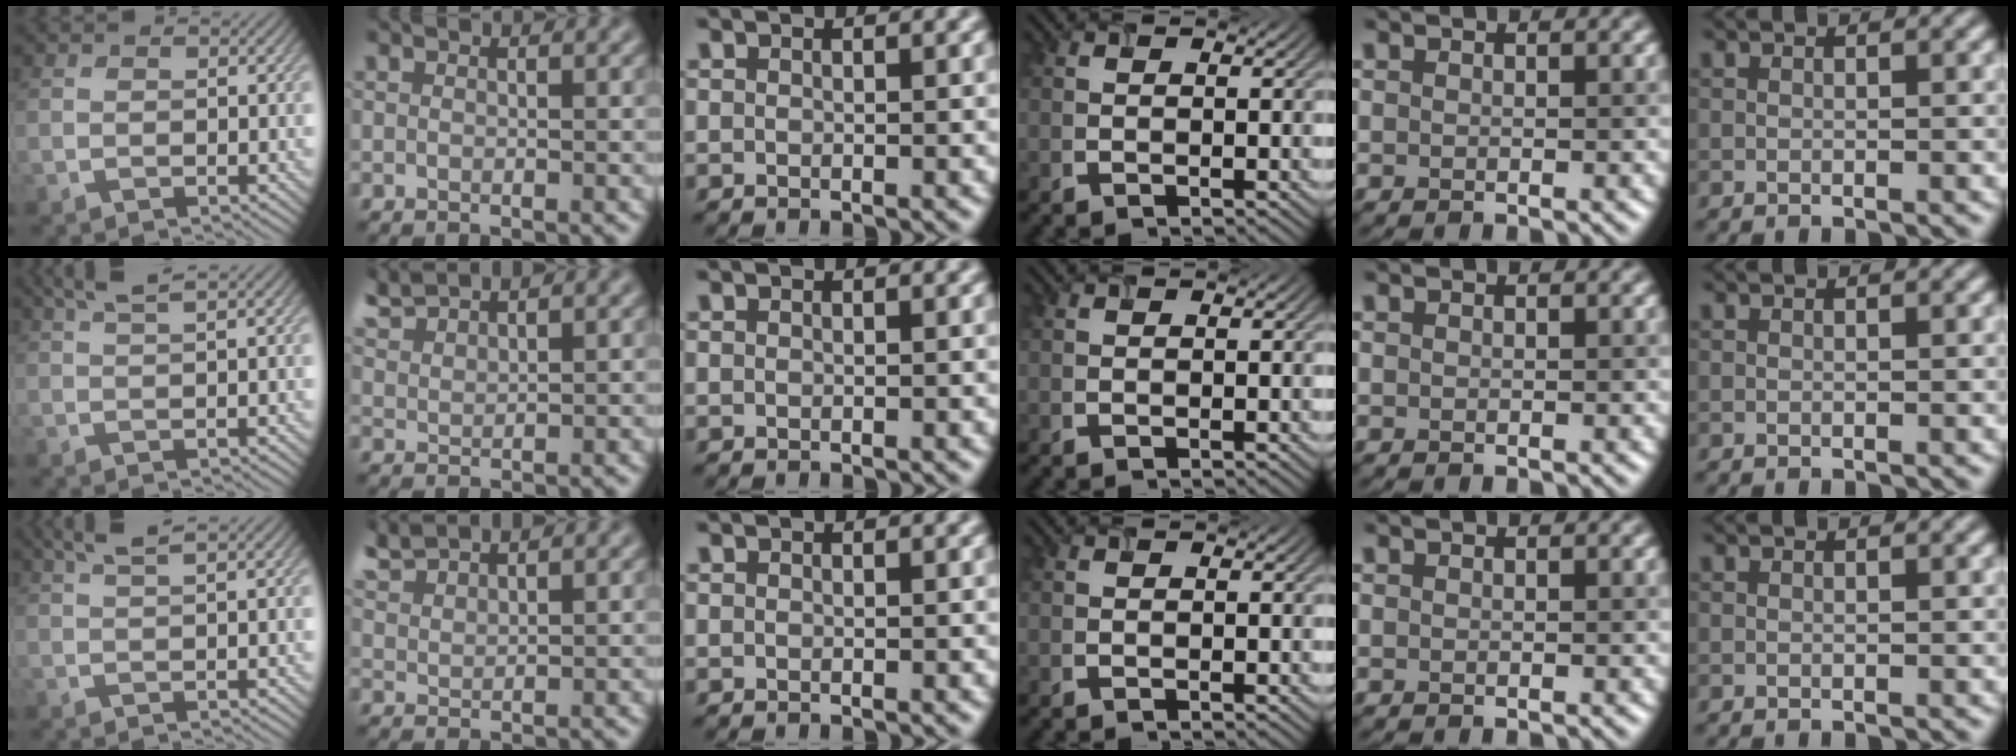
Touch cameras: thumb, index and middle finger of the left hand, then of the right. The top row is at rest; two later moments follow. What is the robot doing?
{"motion": "insert", "object": "airpods case & airpods"}